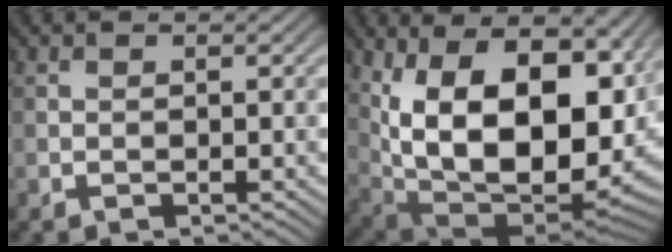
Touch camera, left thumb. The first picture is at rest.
{"total": 20.3, "force": [5.1, 10.6, 16.5], "torque": [-0.291, -0.003, 0.109]}